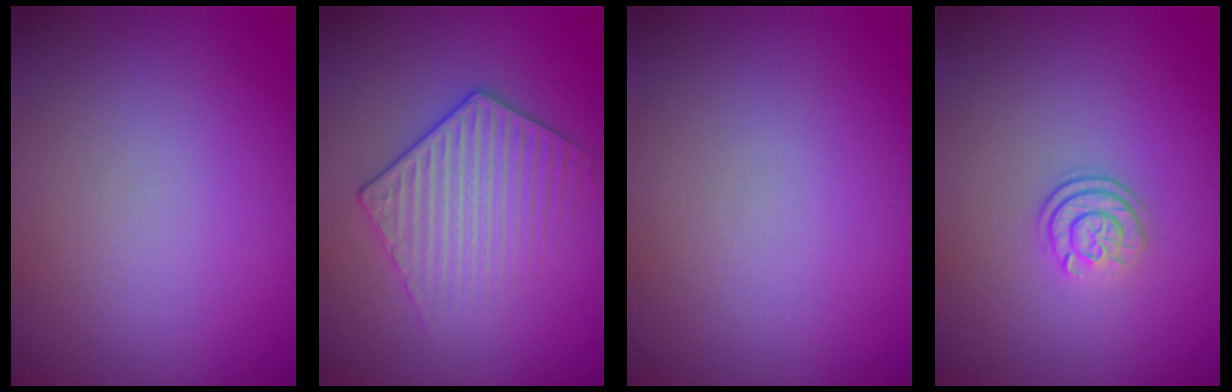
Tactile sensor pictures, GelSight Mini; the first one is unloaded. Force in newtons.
{"total": 3.5, "press": 3.4, "slide": 0.7}
{"total": 0.0}
{"total": 2.4, "press": 1.8, "slide": 1.5}